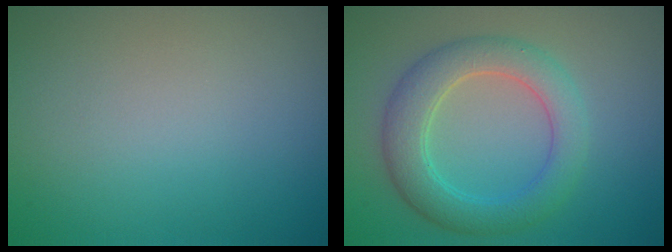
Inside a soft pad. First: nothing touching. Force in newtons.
{"total": 4.8, "press": 4.8, "slide": 0.1}